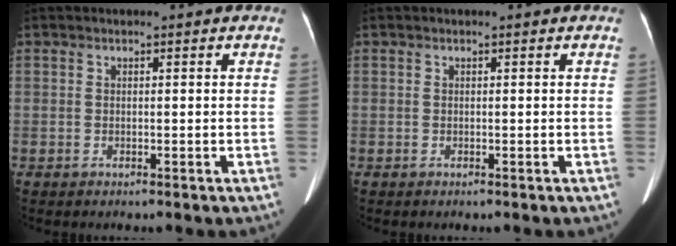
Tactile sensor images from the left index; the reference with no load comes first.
{"total": 0.0}